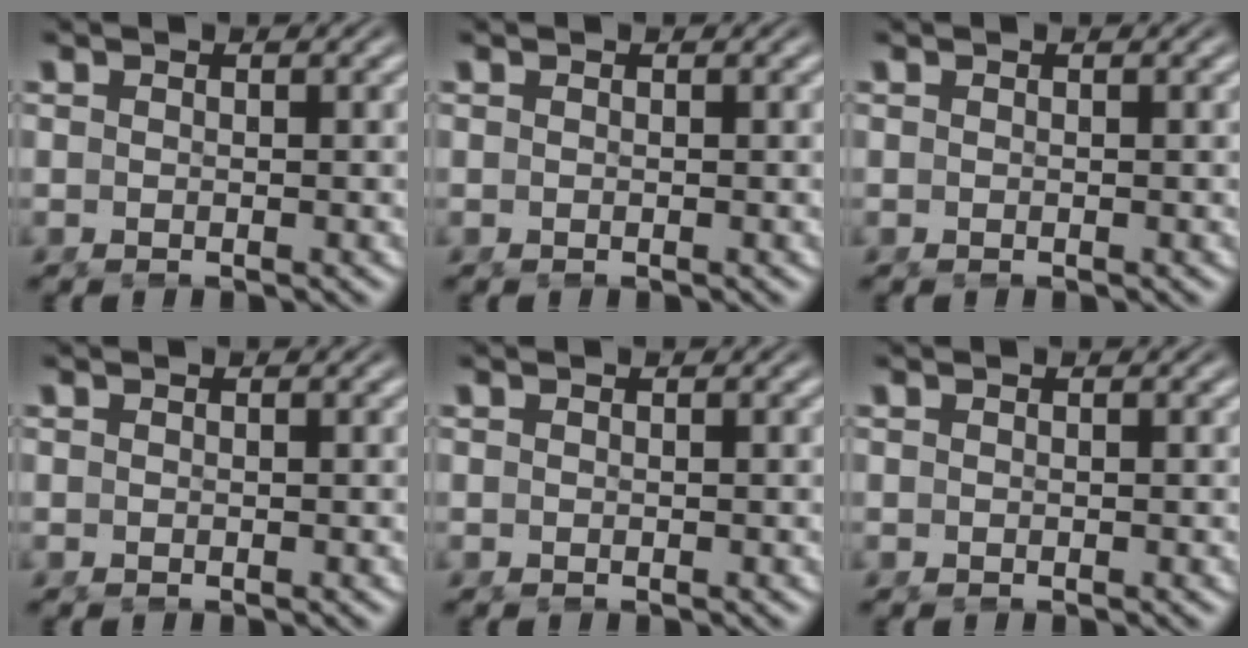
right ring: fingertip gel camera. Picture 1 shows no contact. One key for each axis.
{"total": 0.0}
{"total": 0.0}
{"total": 0.0}
{"total": 0.0}
{"total": 0.0}